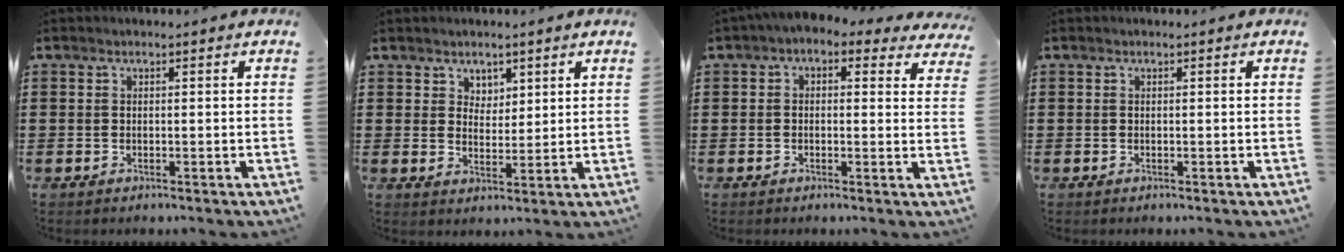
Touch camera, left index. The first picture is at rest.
{"total": 3.0, "force": [2.3, 2.0, 0.1], "torque": [-0.005, 0.001, 0.041]}
{"total": 1.9, "force": [0.7, 1.1, 1.4], "torque": [-0.033, 0.001, 0.007]}
{"total": 0.0}